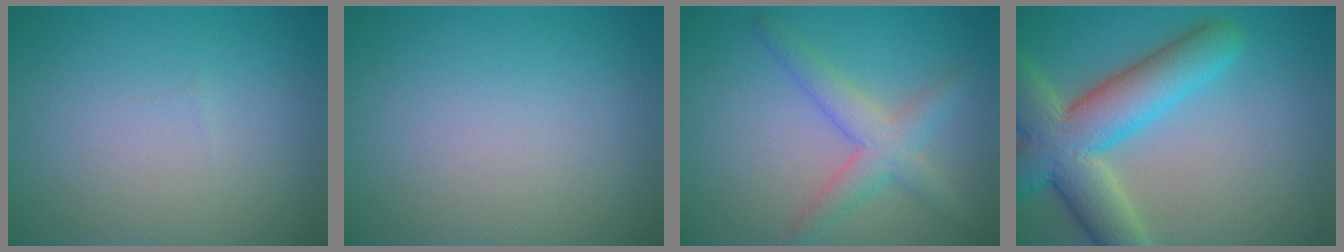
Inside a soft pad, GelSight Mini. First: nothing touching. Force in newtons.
{"total": 0.0}
{"total": 3.7, "press": 3.7, "slide": 0.1}
{"total": 9.0, "press": 9.0, "slide": 0.6}